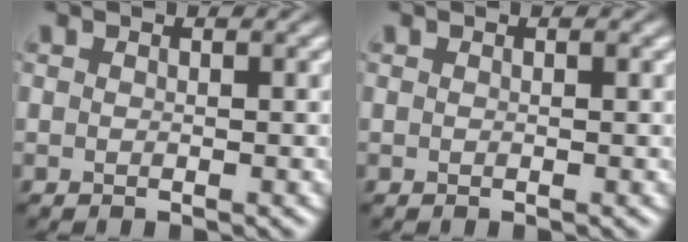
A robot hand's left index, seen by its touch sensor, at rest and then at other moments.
{"total": 0.0}